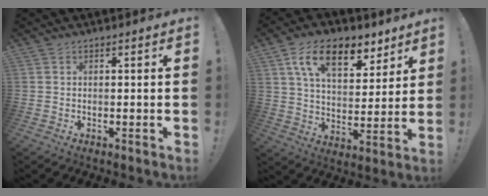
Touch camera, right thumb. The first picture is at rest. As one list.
[{"total": 16.1, "force": [9.1, 8.8, 10.0], "torque": [-0.154, -0.038, 0.161]}]